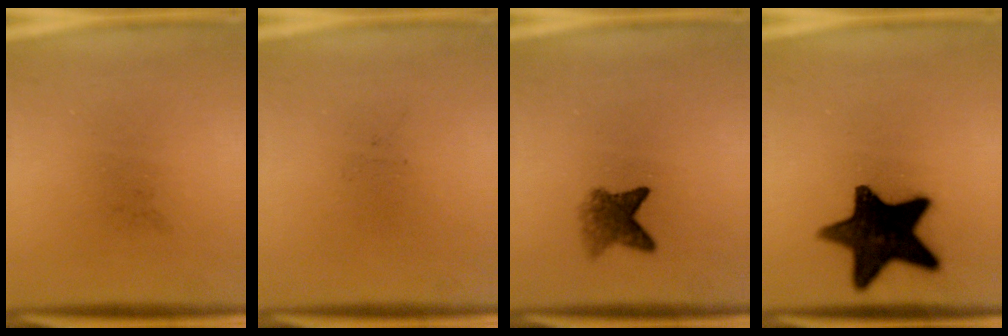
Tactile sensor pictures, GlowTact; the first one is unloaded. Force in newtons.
{"total": 0.0}
{"total": 3.8}
{"total": 15.9}